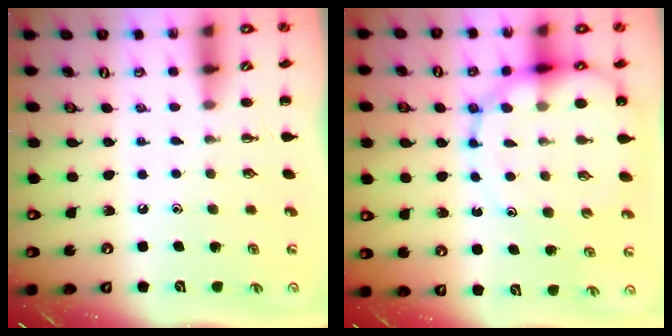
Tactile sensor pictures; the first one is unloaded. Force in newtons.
{"total": 13.6, "press": 13.2, "slide": 3.1}